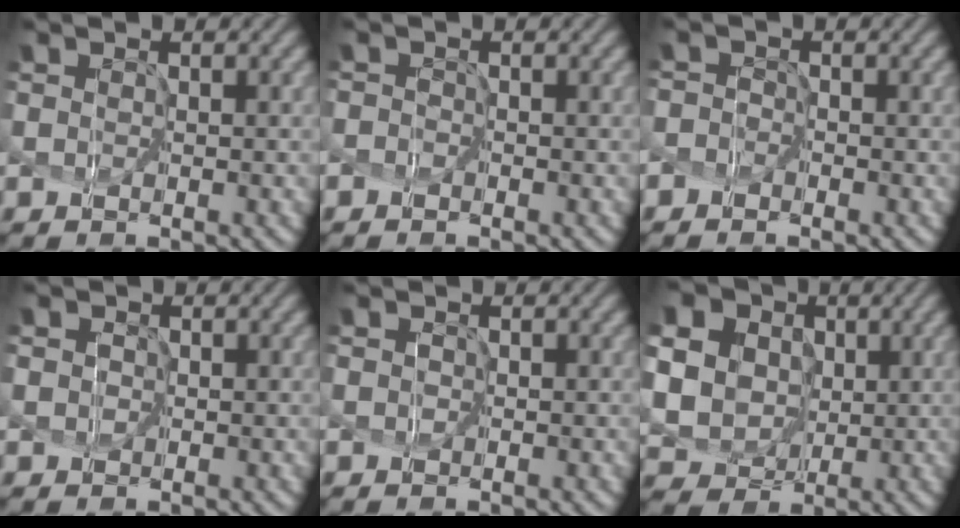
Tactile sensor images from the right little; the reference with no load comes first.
{"total": 0.7, "force": [-0.7, 0.0, -0.2], "torque": [0.002, 0.000, -0.006]}
{"total": 1.2, "force": [-1.1, 0.5, -0.1], "torque": [-0.001, 0.002, -0.013]}
{"total": 3.0, "force": [1.1, 2.5, 1.3], "torque": [-0.012, 0.031, -0.005]}
{"total": 0.8, "force": [0.2, 0.7, 0.3], "torque": [0.005, 0.008, -0.004]}
{"total": 14.2, "force": [3.3, 12.6, 5.5], "torque": [-0.203, 0.015, 0.063]}